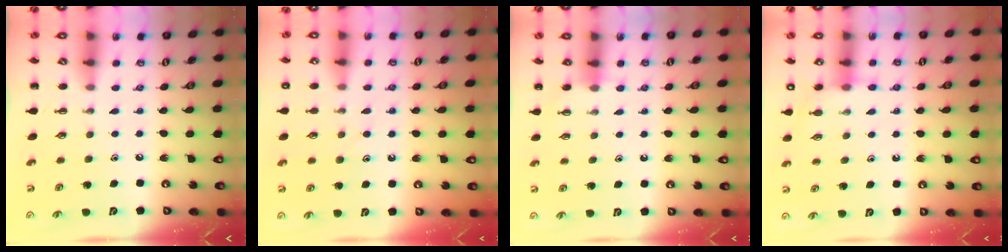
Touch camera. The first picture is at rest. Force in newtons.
{"total": 7.7, "press": 7.7, "slide": 1.0}
{"total": 3.0, "press": 2.9, "slide": 0.9}
{"total": 5.4, "press": 5.3, "slide": 1.3}